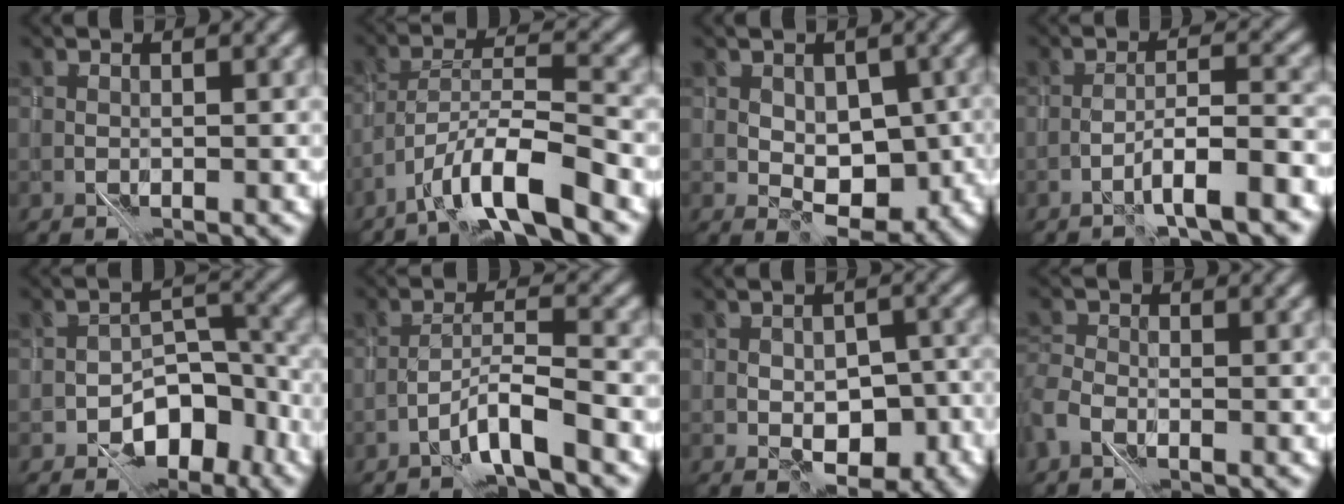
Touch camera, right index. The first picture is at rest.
{"total": 6.3, "force": [-4.6, 0.6, 4.3], "torque": [-0.070, 0.010, -0.086]}
{"total": 4.4, "force": [0.3, 2.9, 3.4], "torque": [-0.038, -0.001, 0.008]}
{"total": 2.9, "force": [-1.8, -0.2, 2.3], "torque": [-0.033, 0.021, -0.038]}
{"total": 7.2, "force": [-4.4, 4.0, 4.1], "torque": [-0.027, 0.017, -0.071]}
{"total": 3.4, "force": [-2.5, -0.3, 2.3], "torque": [-0.041, 0.014, -0.054]}
{"total": 5.6, "force": [-1.6, 3.2, 4.3], "torque": [-0.049, -0.004, -0.017]}
{"total": 2.4, "force": [-1.8, 1.3, 1.0], "torque": [-0.025, 0.001, -0.049]}